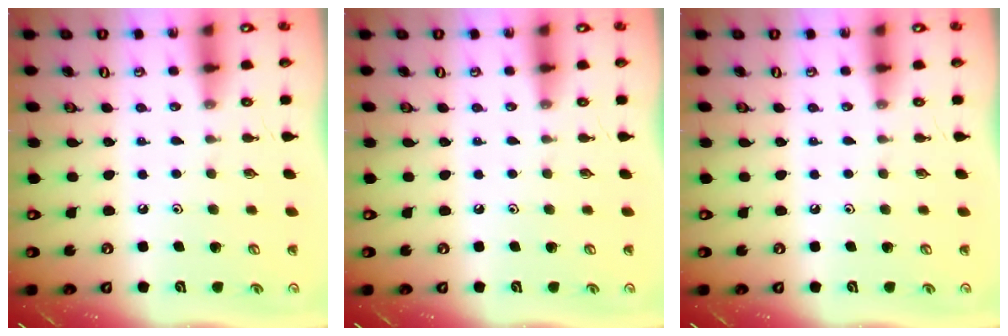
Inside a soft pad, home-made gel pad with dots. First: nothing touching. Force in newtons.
{"total": 0.0}
{"total": 0.0}